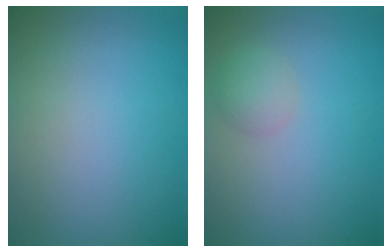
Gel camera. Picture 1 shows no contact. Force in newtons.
{"total": 1.7, "press": 1.7, "slide": 0.1}